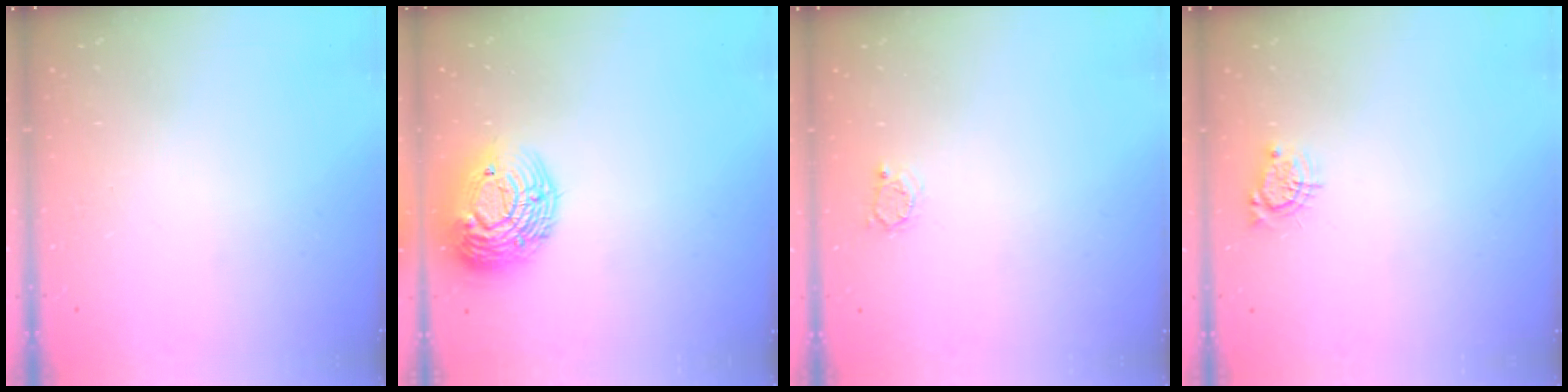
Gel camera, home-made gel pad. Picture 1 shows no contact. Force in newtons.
{"total": 16.1, "press": 16.0, "slide": 1.1}
{"total": 2.2, "press": 2.1, "slide": 0.4}
{"total": 4.0, "press": 4.0, "slide": 0.4}